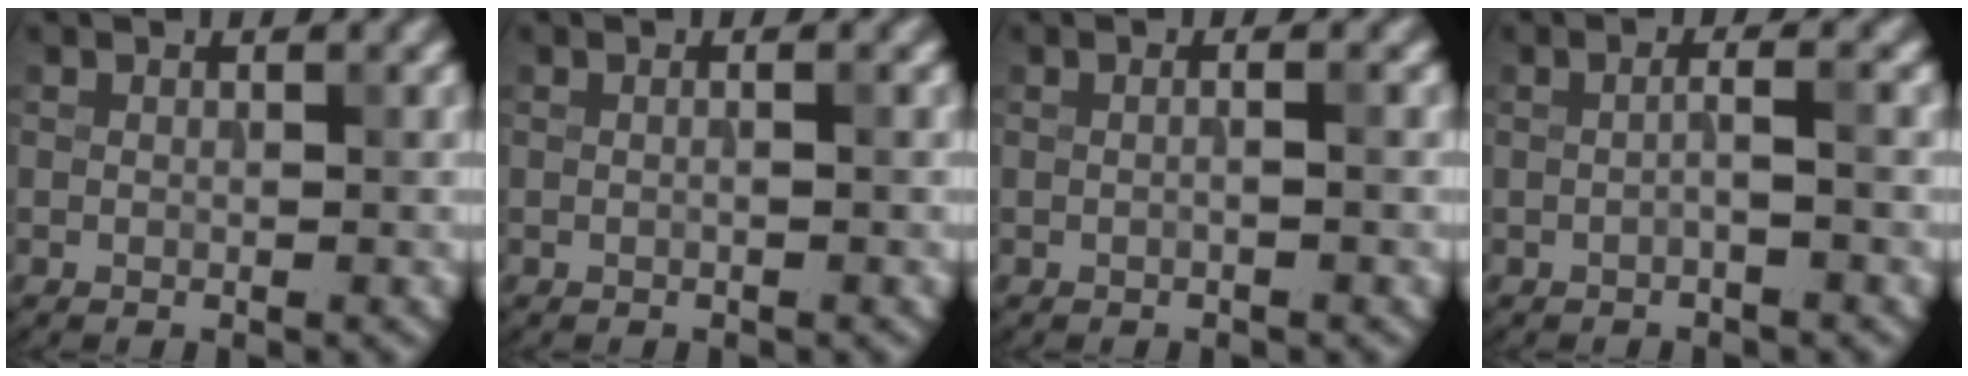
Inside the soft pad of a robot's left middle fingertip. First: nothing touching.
{"total": 0.9, "force": [0.2, 0.3, 0.8], "torque": [-0.011, -0.008, -0.009]}
{"total": 1.5, "force": [0.2, 0.7, 1.4], "torque": [-0.006, -0.009, -0.013]}
{"total": 1.6, "force": [-0.3, 0.3, 1.5], "torque": [-0.020, 0.005, -0.011]}